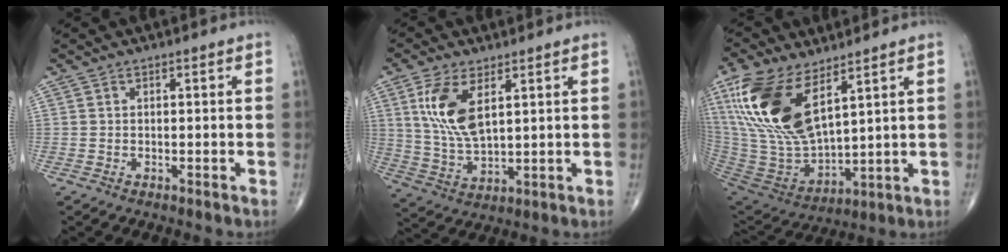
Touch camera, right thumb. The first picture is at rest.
{"total": 10.8, "force": [3.9, 4.8, 8.8], "torque": [-0.180, -0.014, 0.085]}
{"total": 20.9, "force": [9.9, 9.3, 15.9], "torque": [-0.335, -0.044, 0.206]}